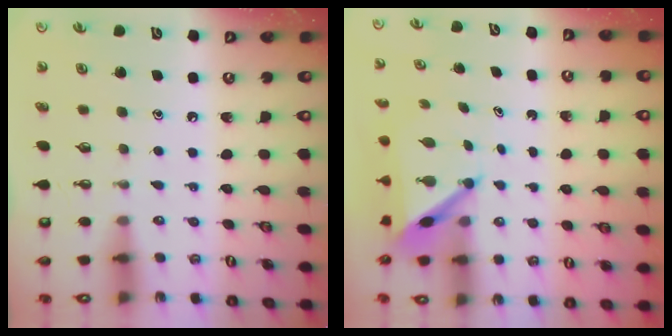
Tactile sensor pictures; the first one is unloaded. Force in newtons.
{"total": 4.9, "press": 4.9, "slide": 0.2}